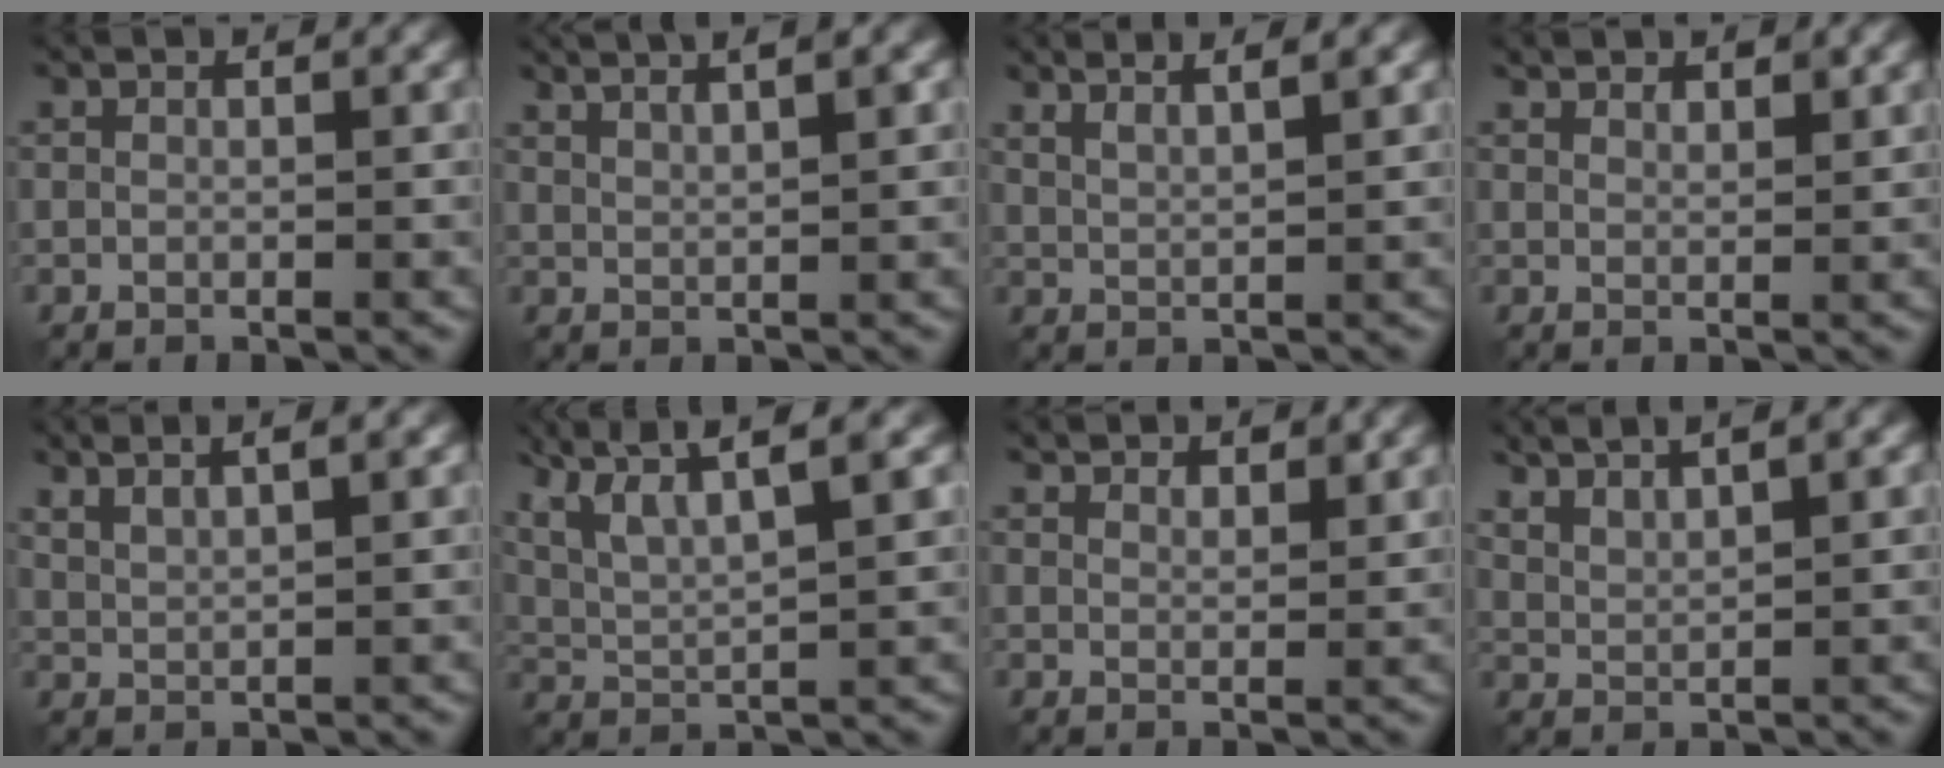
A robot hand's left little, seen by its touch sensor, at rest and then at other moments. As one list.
[{"total": 5.3, "force": [3.5, 1.5, 3.6], "torque": [-0.034, 0.023, 0.031]}, {"total": 4.1, "force": [3.1, 1.1, 2.5], "torque": [-0.022, 0.016, 0.027]}, {"total": 2.0, "force": [1.7, 0.7, 0.7], "torque": [-0.010, -0.003, 0.031]}, {"total": 4.5, "force": [3.1, 1.4, 2.9], "torque": [-0.026, 0.021, 0.030]}, {"total": 8.8, "force": [5.8, 2.1, 6.3], "torque": [-0.115, 0.029, 0.076]}, {"total": 3.3, "force": [2.8, 1.1, 1.2], "torque": [-0.020, -0.004, 0.049]}, {"total": 4.4, "force": [3.5, 0.9, 2.5], "torque": [-0.036, 0.013, 0.047]}]